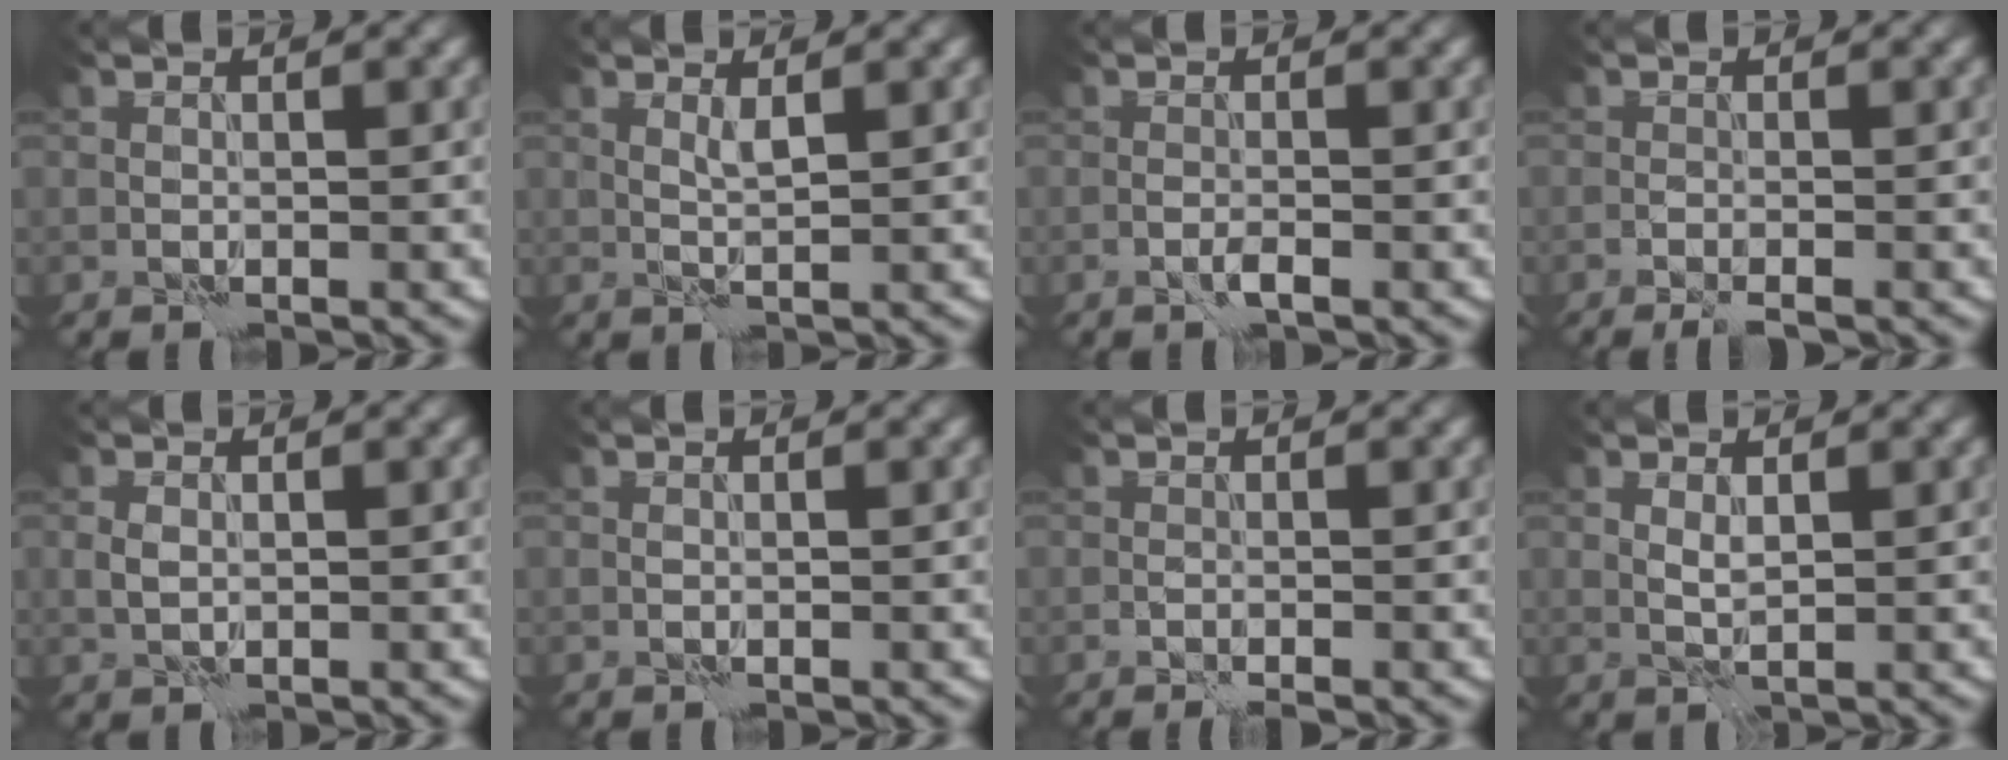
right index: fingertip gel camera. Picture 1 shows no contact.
{"total": 1.1, "force": [0.7, -0.1, 0.8], "torque": [-0.021, -0.001, 0.012]}
{"total": 0.9, "force": [-0.6, 0.0, 0.7], "torque": [-0.014, 0.003, -0.013]}
{"total": 1.7, "force": [-1.3, 0.1, 1.1], "torque": [-0.023, 0.000, -0.027]}
{"total": 1.0, "force": [0.1, 0.7, 0.7], "torque": [-0.016, 0.001, 0.003]}
{"total": 0.0}
{"total": 1.0, "force": [-0.9, 0.1, 0.6], "torque": [-0.013, 0.002, -0.017]}
{"total": 0.9, "force": [0.5, 0.1, 0.7], "torque": [-0.018, -0.001, 0.012]}